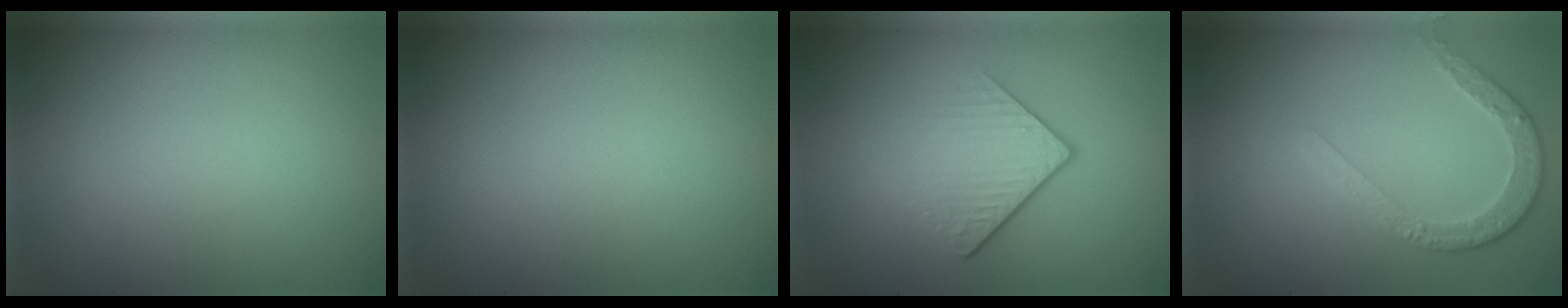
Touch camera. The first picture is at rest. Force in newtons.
{"total": 0.0}
{"total": 4.0, "press": 2.4, "slide": 3.2}
{"total": 2.9, "press": 2.5, "slide": 1.6}